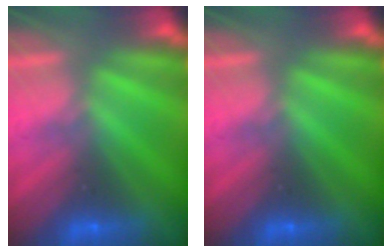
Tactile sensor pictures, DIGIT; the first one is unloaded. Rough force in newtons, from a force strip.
{"total": 0.0}